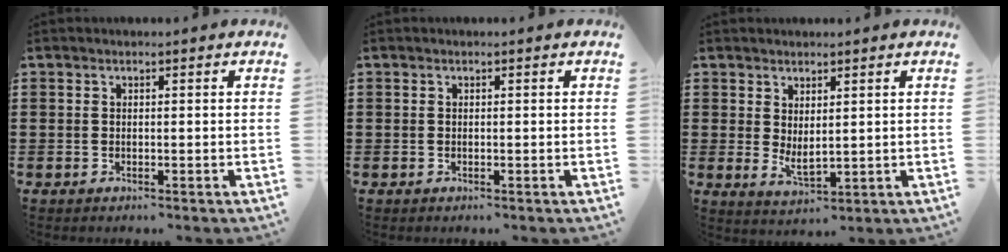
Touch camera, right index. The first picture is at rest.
{"total": 0.0}
{"total": 2.5, "force": [1.0, 1.0, 2.1], "torque": [-0.040, 0.000, 0.021]}